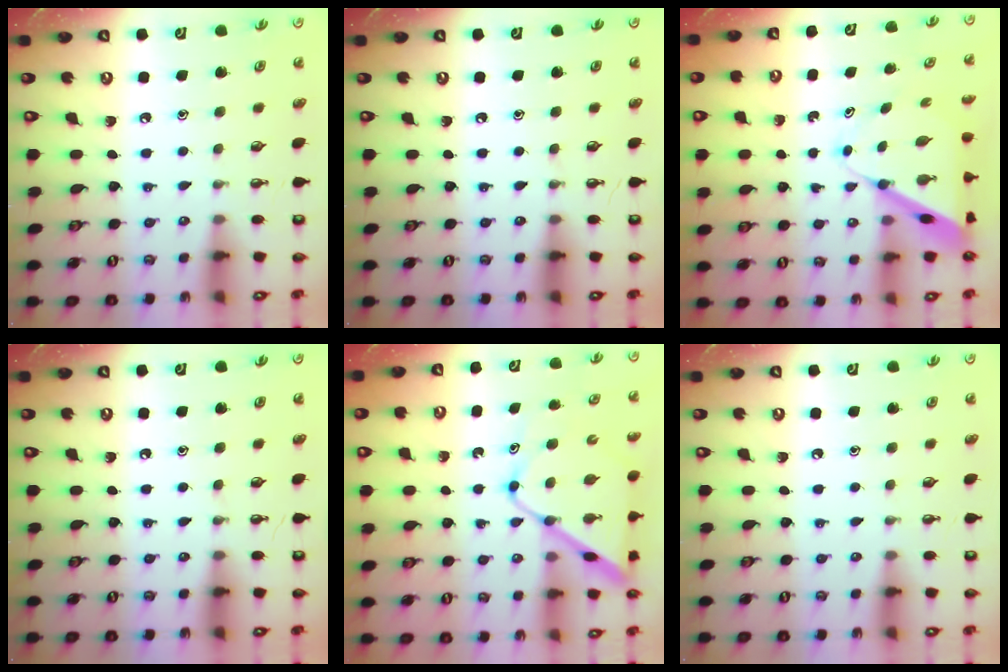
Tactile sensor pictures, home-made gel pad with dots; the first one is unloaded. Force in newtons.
{"total": 0.0}
{"total": 9.7, "press": 9.7, "slide": 0.9}
{"total": 0.0}
{"total": 12.7, "press": 12.7, "slide": 1.2}
{"total": 0.0}